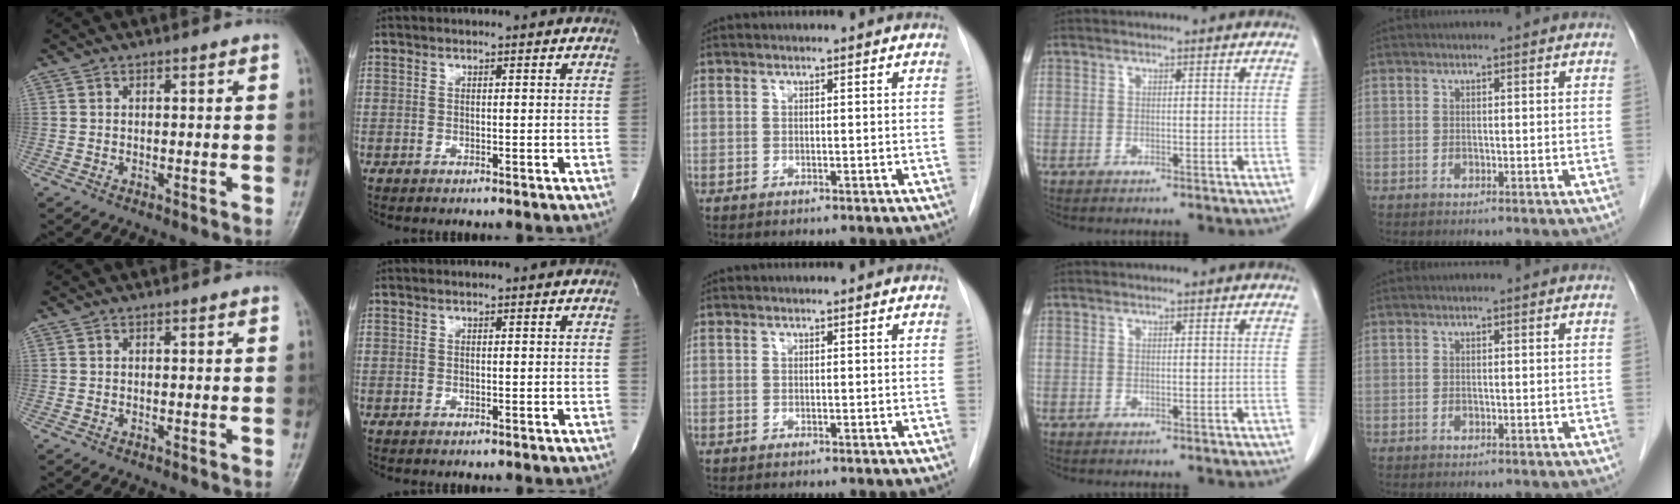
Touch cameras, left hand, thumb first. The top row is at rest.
{}